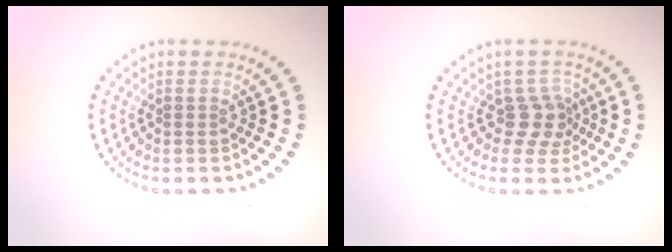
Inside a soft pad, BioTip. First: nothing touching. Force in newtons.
{"total": 2.6, "press": 1.9, "slide": 1.7}